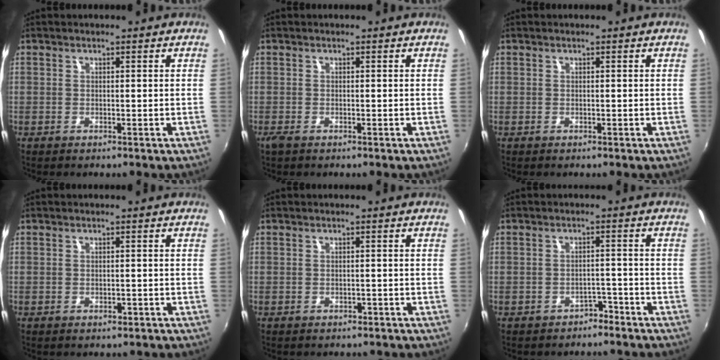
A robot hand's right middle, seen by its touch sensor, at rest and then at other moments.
{"total": 1.1, "force": [-0.8, 0.3, 0.8], "torque": [-0.016, -0.004, -0.016]}
{"total": 0.0}
{"total": 2.3, "force": [-1.9, 1.1, 0.6], "torque": [-0.013, -0.005, -0.021]}
{"total": 3.6, "force": [-3.1, 1.5, 1.0], "torque": [-0.017, -0.008, -0.036]}
{"total": 4.9, "force": [-4.1, 2.6, 0.8], "torque": [-0.019, 0.015, -0.044]}